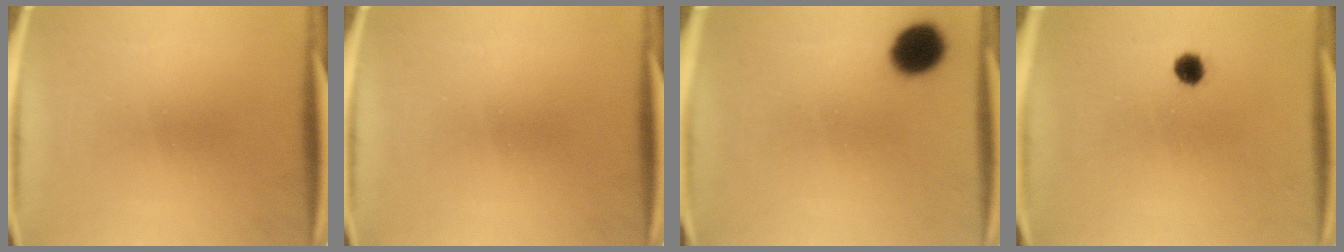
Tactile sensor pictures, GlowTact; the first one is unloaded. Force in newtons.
{"total": 0.0}
{"total": 9.2}
{"total": 2.4}